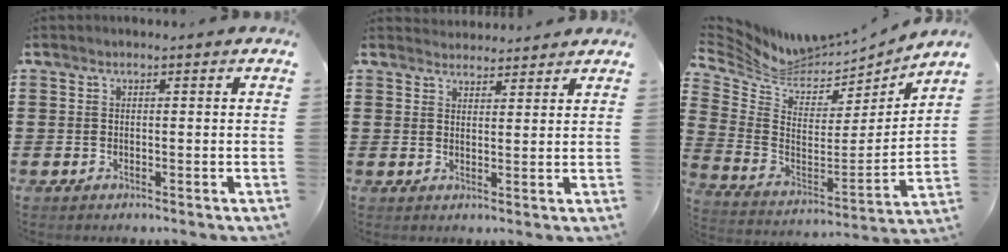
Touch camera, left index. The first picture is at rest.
{"total": 2.6, "force": [2.5, 0.4, -0.3], "torque": [-0.002, -0.005, 0.049]}
{"total": 5.9, "force": [5.4, 1.9, 1.2], "torque": [-0.063, -0.053, 0.092]}